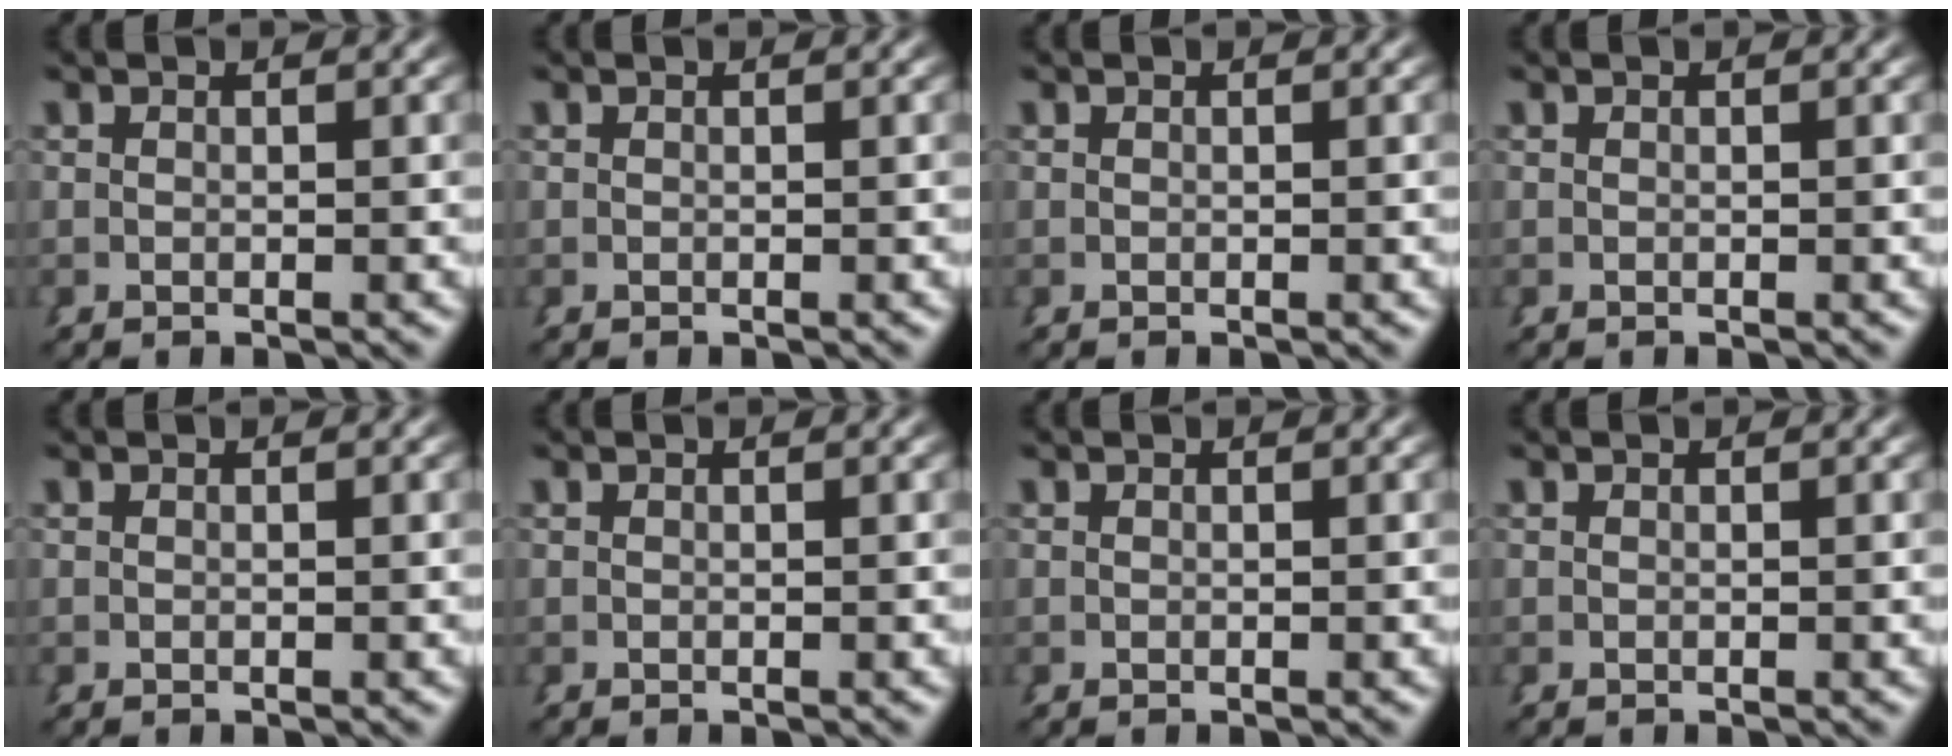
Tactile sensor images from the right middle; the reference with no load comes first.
{"total": 1.4, "force": [-0.2, -1.3, -0.4], "torque": [0.017, -0.009, 0.005]}
{"total": 0.0}
{"total": 0.0}
{"total": 0.0}
{"total": 0.0}
{"total": 0.0}
{"total": 0.0}